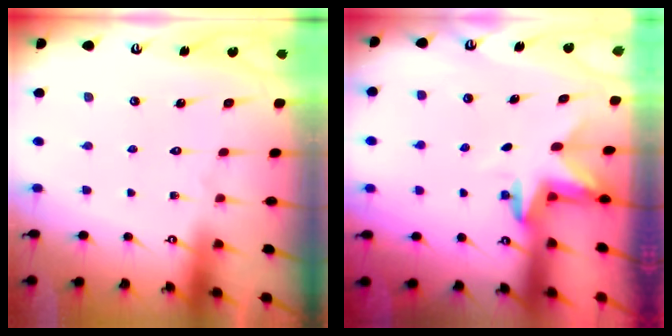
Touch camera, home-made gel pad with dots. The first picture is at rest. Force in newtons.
{"total": 2.9, "press": 2.9, "slide": 0.7}